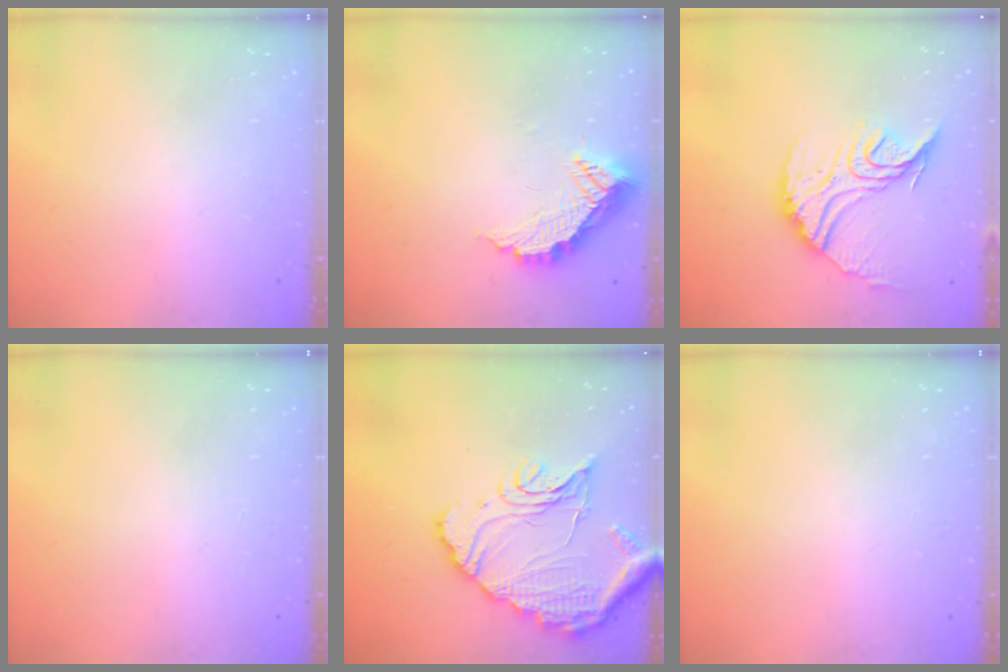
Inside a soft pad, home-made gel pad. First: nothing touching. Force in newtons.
{"total": 9.0, "press": 9.0, "slide": 0.7}
{"total": 16.7, "press": 16.6, "slide": 1.5}
{"total": 0.0}
{"total": 16.8, "press": 16.7, "slide": 1.6}
{"total": 0.0}